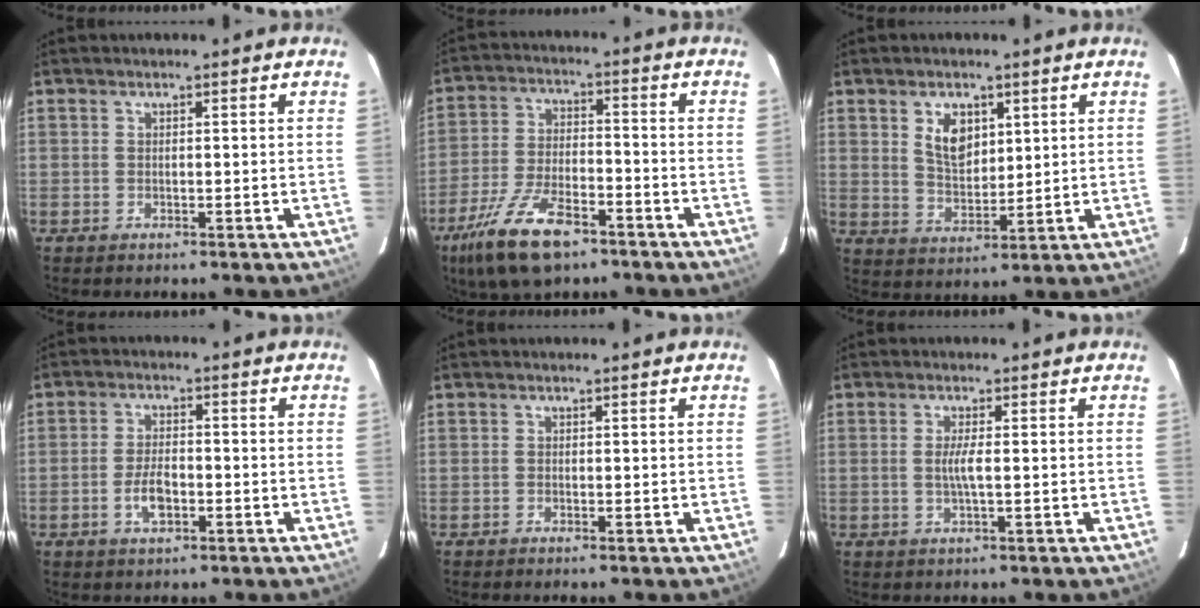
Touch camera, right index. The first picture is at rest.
{"total": 14.3, "force": [-9.4, 5.5, 9.4], "torque": [-0.209, -0.024, -0.172]}
{"total": 6.9, "force": [2.8, 4.2, 4.7], "torque": [-0.081, 0.004, 0.059]}
{"total": 5.1, "force": [-2.0, 2.4, 4.0], "torque": [-0.084, 0.002, -0.034]}
{"total": 0.0}
{"total": 2.5, "force": [-0.2, 0.0, 2.5], "torque": [-0.049, -0.003, -0.005]}